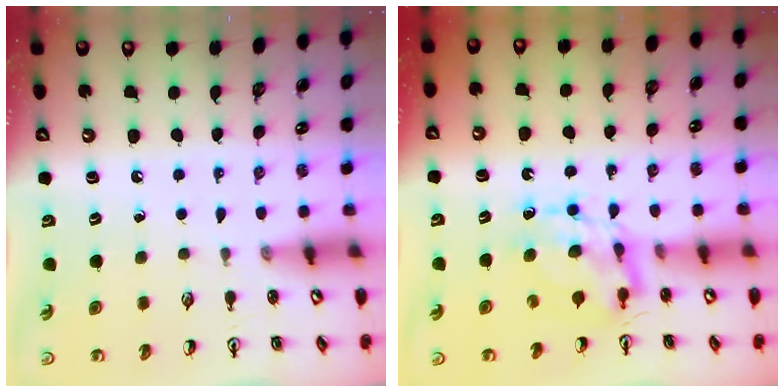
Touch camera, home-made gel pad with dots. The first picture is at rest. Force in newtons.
{"total": 6.7, "press": 6.7, "slide": 0.2}